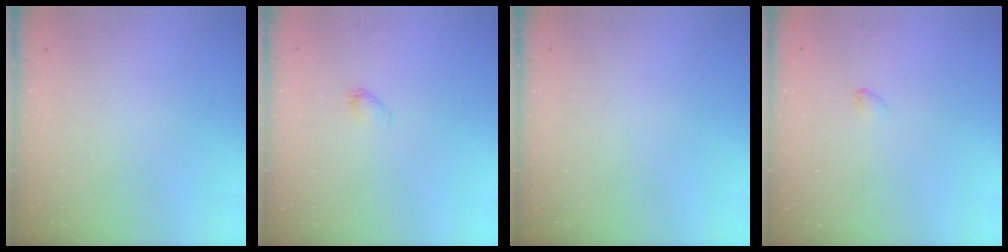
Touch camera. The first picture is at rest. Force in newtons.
{"total": 2.5, "press": 2.5, "slide": 0.5}
{"total": 0.0}
{"total": 2.7, "press": 2.7, "slide": 0.5}